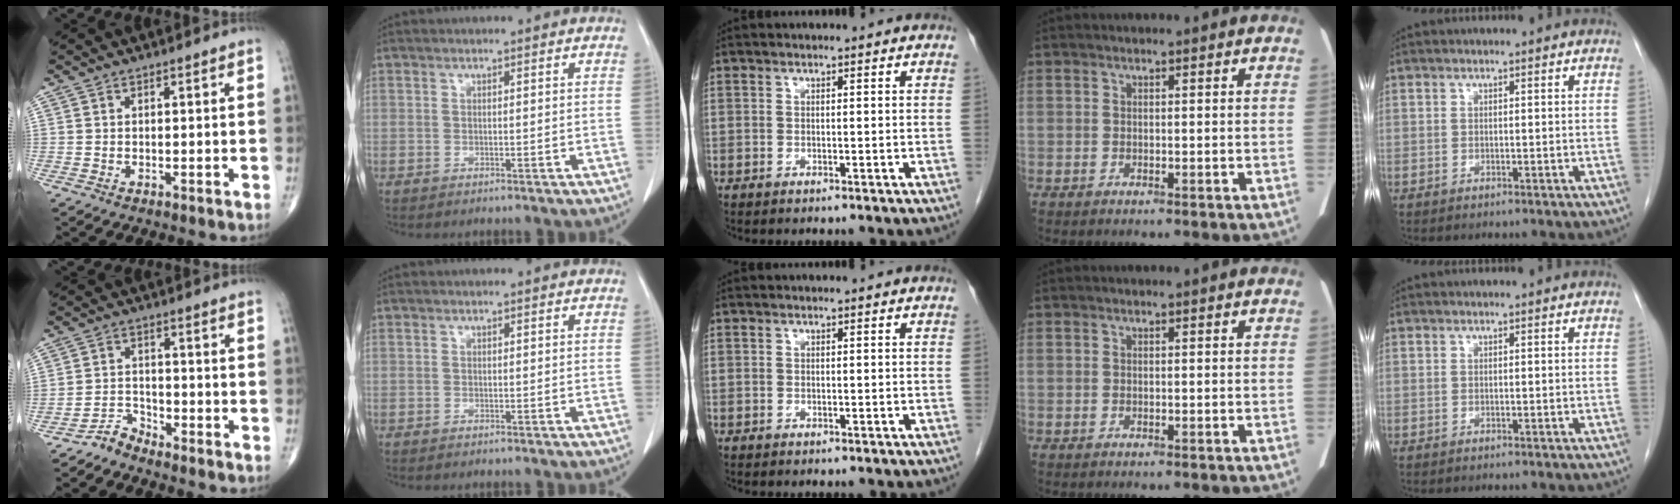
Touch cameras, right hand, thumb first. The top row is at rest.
{"thumb": {"total": 3.4, "force": [-3.3, 0.8, 0.0], "torque": [0.005, 0.020, -0.068]}}